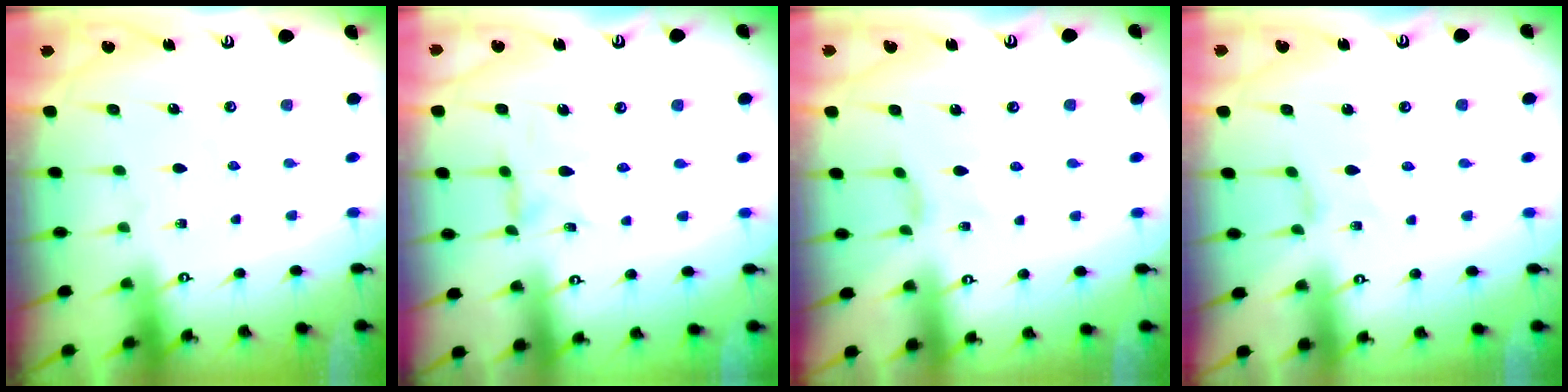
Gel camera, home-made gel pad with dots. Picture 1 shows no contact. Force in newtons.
{"total": 2.5, "press": 2.5, "slide": 0.4}
{"total": 1.5, "press": 1.4, "slide": 0.4}
{"total": 0.0}